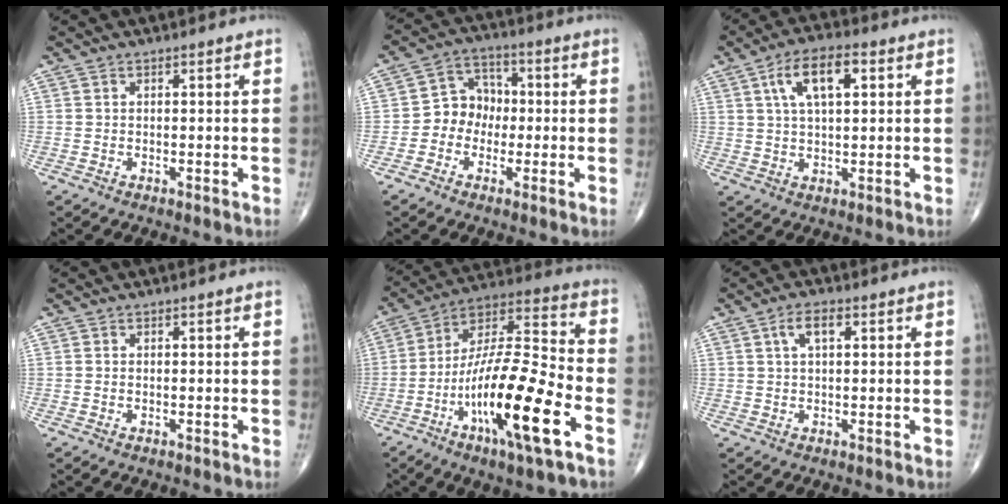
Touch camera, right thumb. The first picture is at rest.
{"total": 7.3, "force": [-1.2, 6.3, 3.5], "torque": [-0.024, 0.032, -0.038]}
{"total": 9.4, "force": [3.2, 4.1, 7.8], "torque": [-0.135, 0.007, 0.055]}
{"total": 0.0}
{"total": 21.6, "force": [-8.6, 4.1, 19.4], "torque": [-0.381, 0.039, -0.150]}
{"total": 3.9, "force": [1.4, 1.7, 3.2], "torque": [-0.060, 0.009, 0.026]}